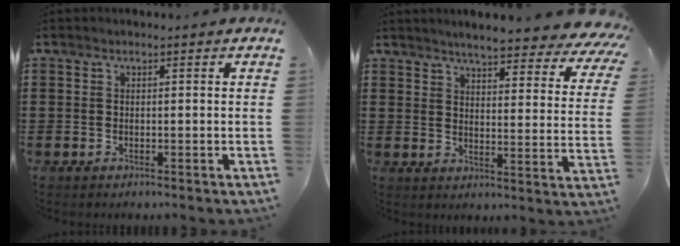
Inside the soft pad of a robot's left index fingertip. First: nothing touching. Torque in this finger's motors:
{"motor_torque": [2.14, 0.00, 1.05, 0.11]}